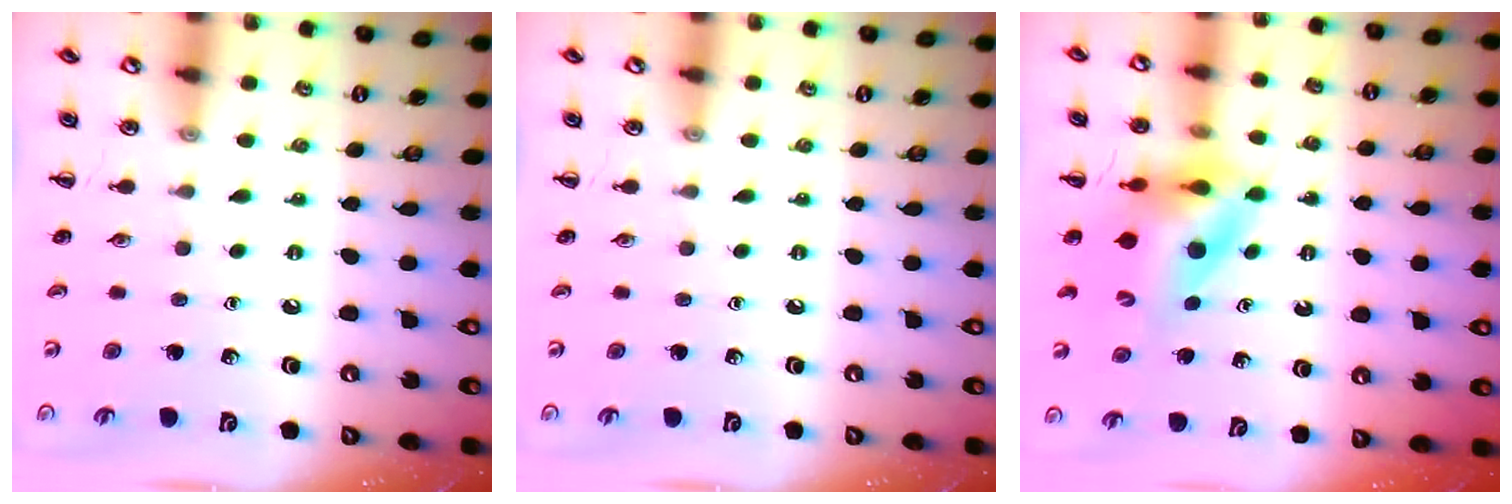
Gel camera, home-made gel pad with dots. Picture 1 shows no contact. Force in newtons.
{"total": 0.0}
{"total": 9.6, "press": 9.1, "slide": 3.0}